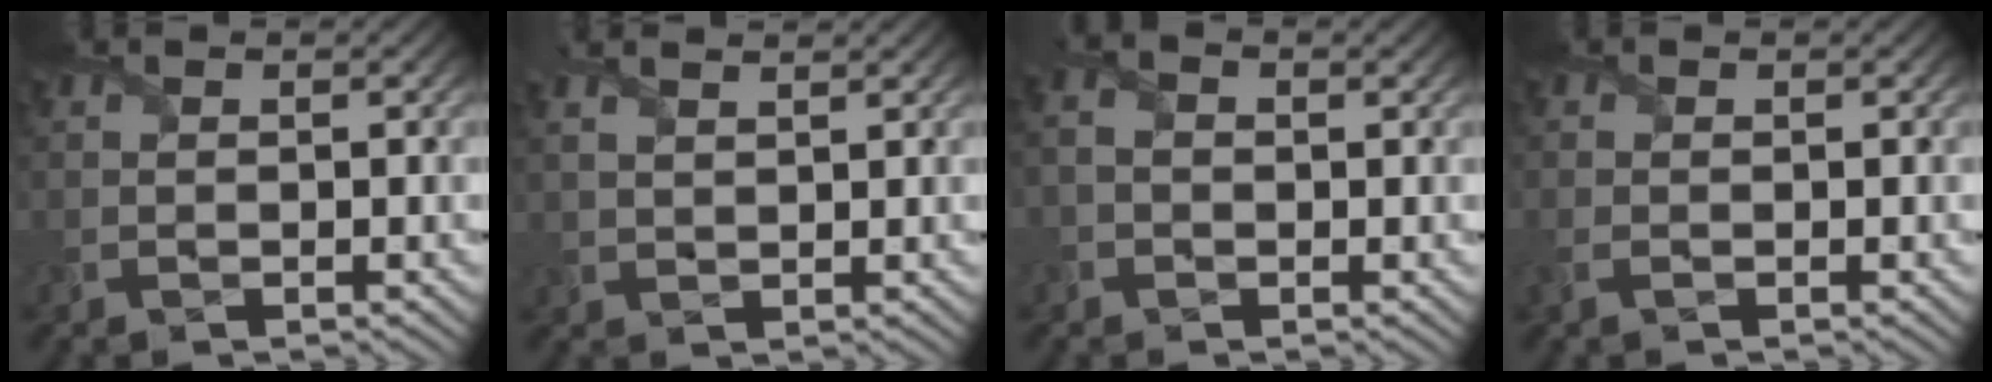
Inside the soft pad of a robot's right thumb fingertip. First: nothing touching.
{"total": 2.7, "force": [2.1, 0.5, 1.7], "torque": [-0.044, 0.005, 0.045]}
{"total": 1.6, "force": [-0.4, 1.1, 1.1], "torque": [-0.027, 0.002, -0.011]}
{"total": 1.8, "force": [-0.7, 1.1, 1.2], "torque": [-0.035, -0.004, -0.015]}